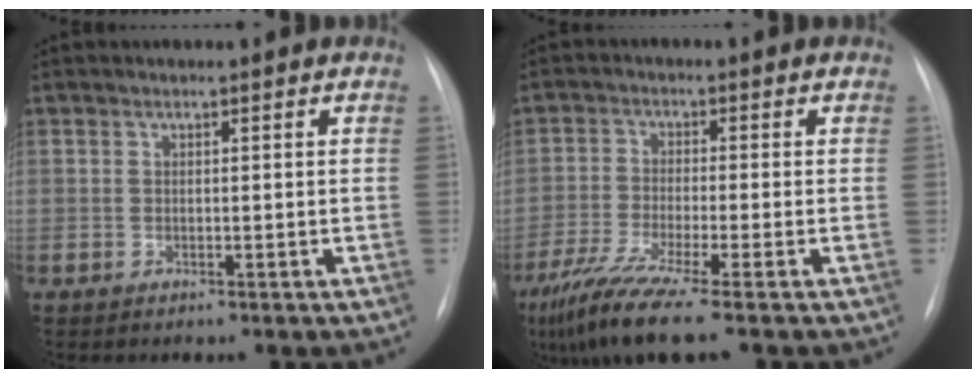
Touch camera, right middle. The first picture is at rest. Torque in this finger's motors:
{"motor_torque": [1.16, -0.97, 0.31, 0.12]}